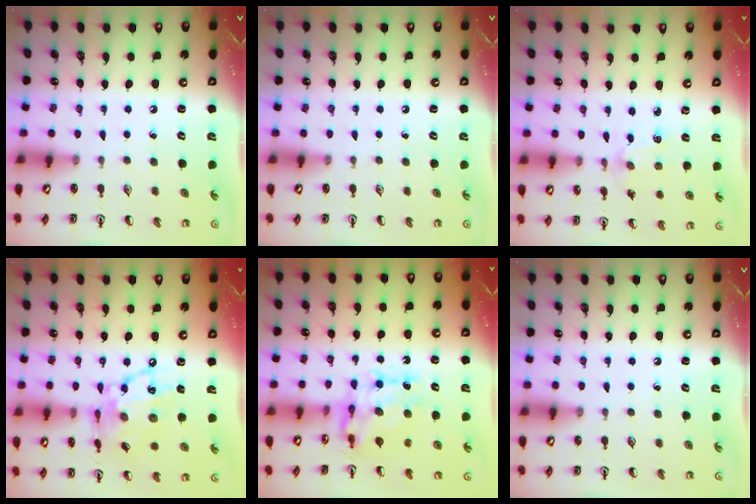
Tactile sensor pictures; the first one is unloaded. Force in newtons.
{"total": 0.0}
{"total": 2.7, "press": 2.7, "slide": 0.4}
{"total": 14.7, "press": 14.6, "slide": 1.1}
{"total": 9.0, "press": 9.0, "slide": 0.6}
{"total": 0.0}